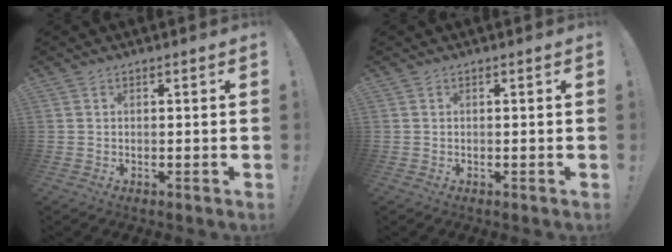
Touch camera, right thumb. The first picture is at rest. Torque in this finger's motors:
{"motor_torque": [0.00, 0.00, 0.01, -0.01, 0.00]}